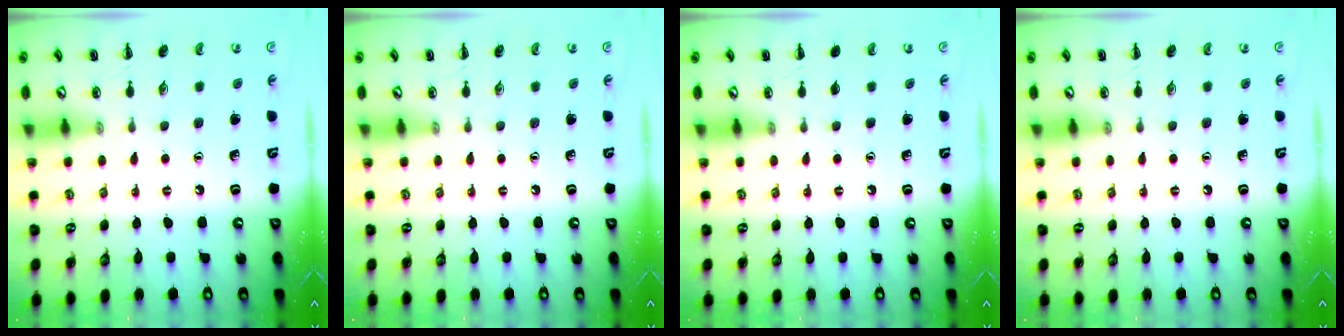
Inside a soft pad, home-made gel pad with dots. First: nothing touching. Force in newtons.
{"total": 0.0}
{"total": 0.0}
{"total": 0.0}